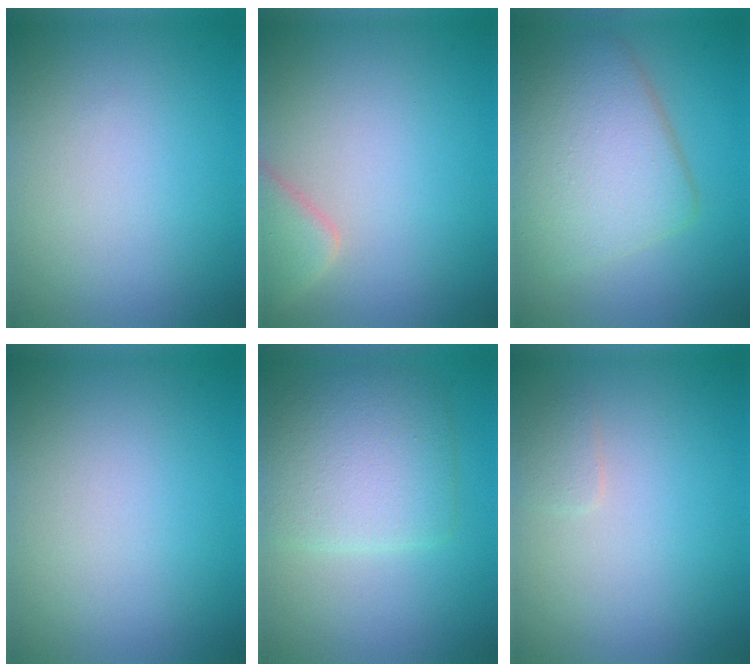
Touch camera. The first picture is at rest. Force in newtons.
{"total": 3.0, "press": 3.0, "slide": 0.3}
{"total": 6.7, "press": 6.7, "slide": 0.5}
{"total": 0.0}
{"total": 5.5, "press": 5.5, "slide": 0.1}
{"total": 0.9, "press": 0.9, "slide": 0.1}